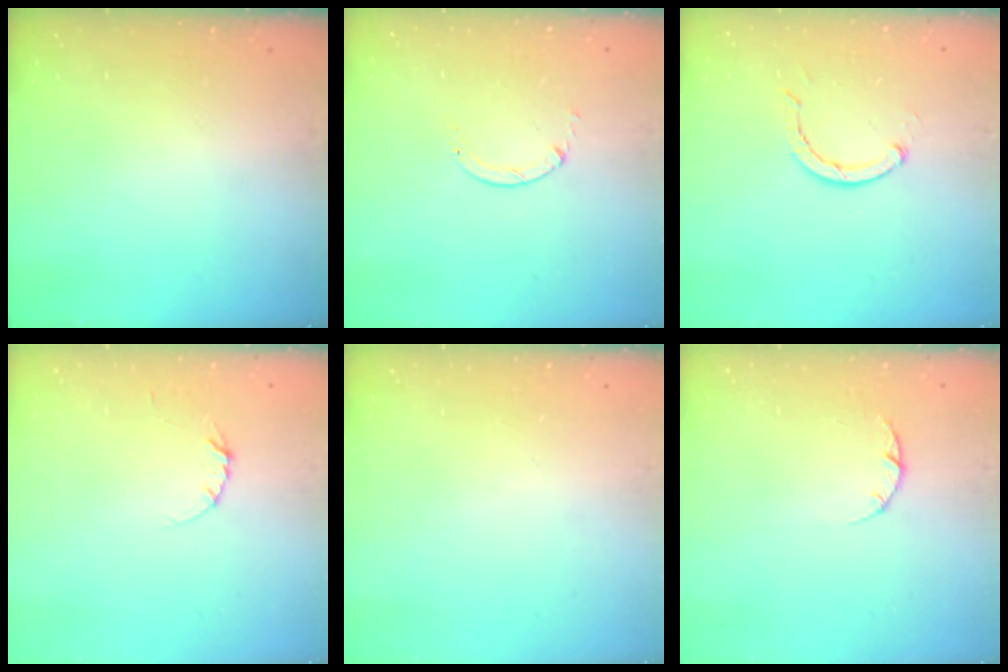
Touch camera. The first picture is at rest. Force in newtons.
{"total": 0.7, "press": 0.7, "slide": 0.1}
{"total": 2.9, "press": 2.9, "slide": 0.4}
{"total": 3.4, "press": 3.4, "slide": 0.3}
{"total": 0.0}
{"total": 3.1, "press": 3.0, "slide": 0.4}